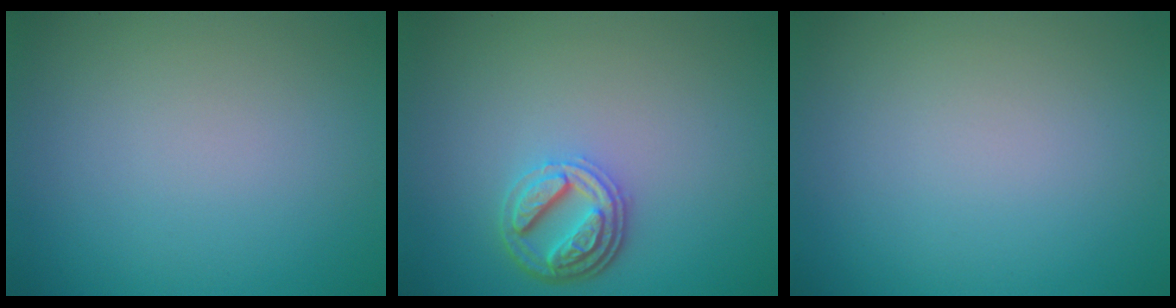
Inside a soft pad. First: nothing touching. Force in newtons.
{"total": 3.9, "press": 3.1, "slide": 2.4}
{"total": 0.0}